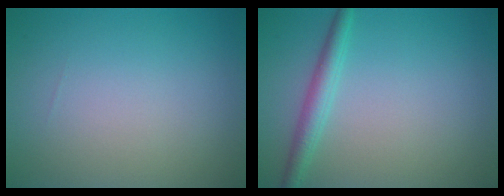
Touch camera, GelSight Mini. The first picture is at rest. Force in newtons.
{"total": 2.4, "press": 2.4, "slide": 0.1}